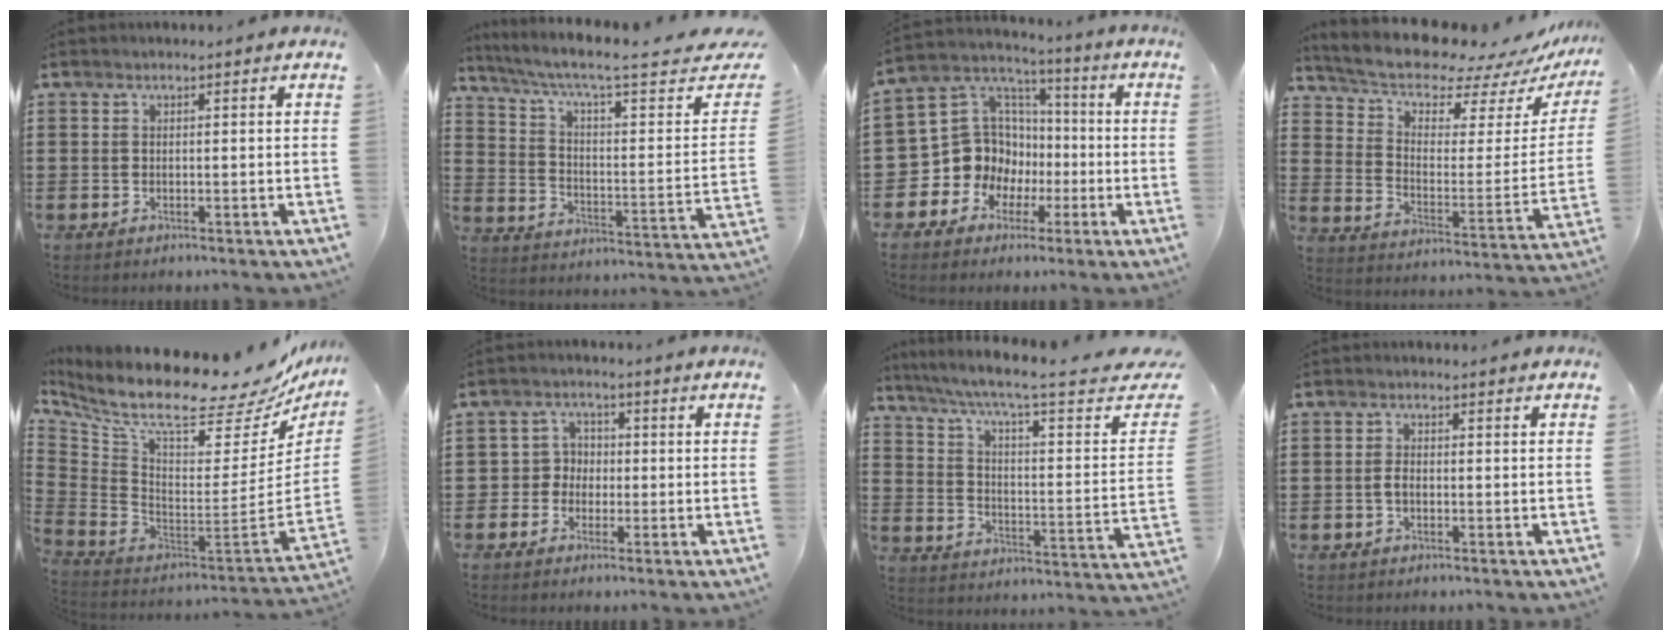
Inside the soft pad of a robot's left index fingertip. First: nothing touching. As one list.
[{"total": 6.0, "force": [3.9, 0.5, 4.5], "torque": [-0.093, -0.032, 0.058]}, {"total": 11.4, "force": [-1.6, 10.8, 3.1], "torque": [-0.119, -0.009, -0.020]}, {"total": 9.2, "force": [8.4, 2.2, 3.0], "torque": [-0.088, -0.069, 0.145]}, {"total": 11.7, "force": [9.3, 1.6, 6.9], "torque": [-0.151, -0.084, 0.149]}, {"total": 3.6, "force": [-0.9, 3.3, 0.8], "torque": [-0.032, 0.008, -0.024]}, {"total": 6.3, "force": [4.0, 0.2, 4.9], "torque": [-0.101, -0.030, 0.055]}, {"total": 1.8, "force": [-0.3, 0.9, 1.5], "torque": [-0.037, -0.002, -0.007]}]